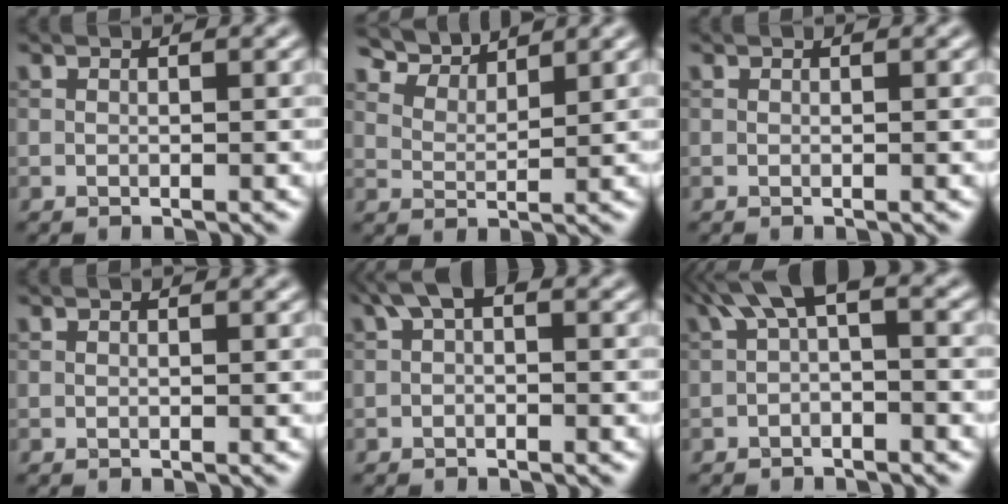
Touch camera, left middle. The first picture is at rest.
{"total": 4.7, "force": [4.4, 1.1, 1.4], "torque": [-0.042, 0.002, 0.088]}
{"total": 0.0}
{"total": 0.0}
{"total": 2.2, "force": [0.3, 1.2, 1.9], "torque": [-0.028, 0.012, -0.002]}
{"total": 4.1, "force": [0.4, 1.7, 3.8], "torque": [-0.057, 0.018, -0.005]}